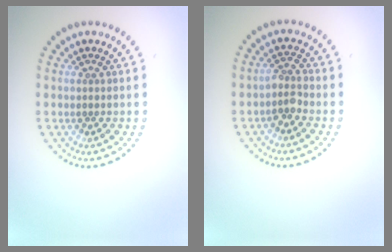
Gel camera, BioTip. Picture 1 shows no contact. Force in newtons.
{"total": 1.9, "press": 1.3, "slide": 1.3}